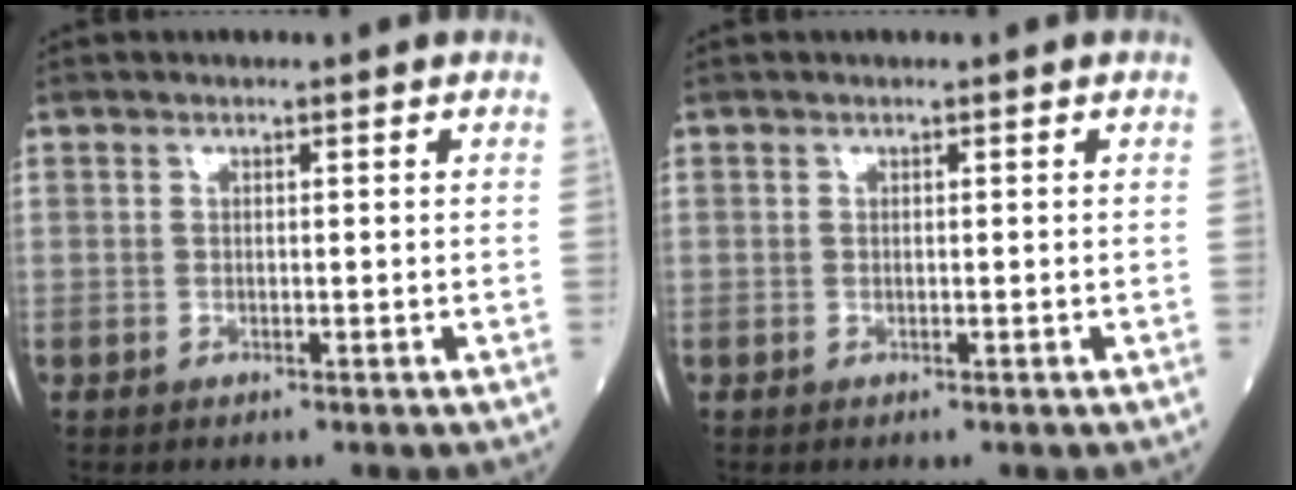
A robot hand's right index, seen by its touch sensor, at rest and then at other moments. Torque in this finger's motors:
{"motor_torque": [0.02, 0.03, -0.05, -0.01]}